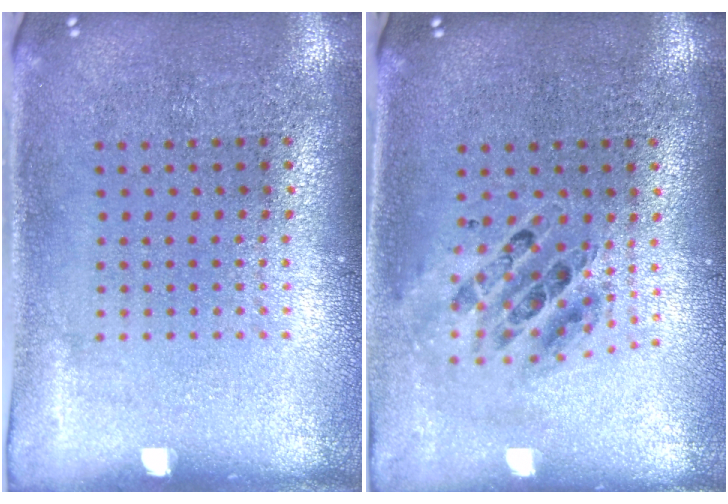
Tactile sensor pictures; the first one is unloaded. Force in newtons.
{"total": 0.8, "press": 0.8, "slide": 0.1}